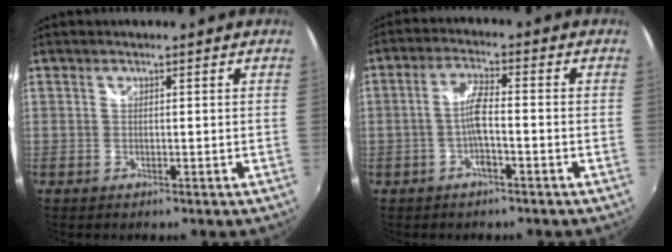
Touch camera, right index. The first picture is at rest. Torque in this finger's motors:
{"motor_torque": [1.26, 0.88, 0.43, 0.12]}